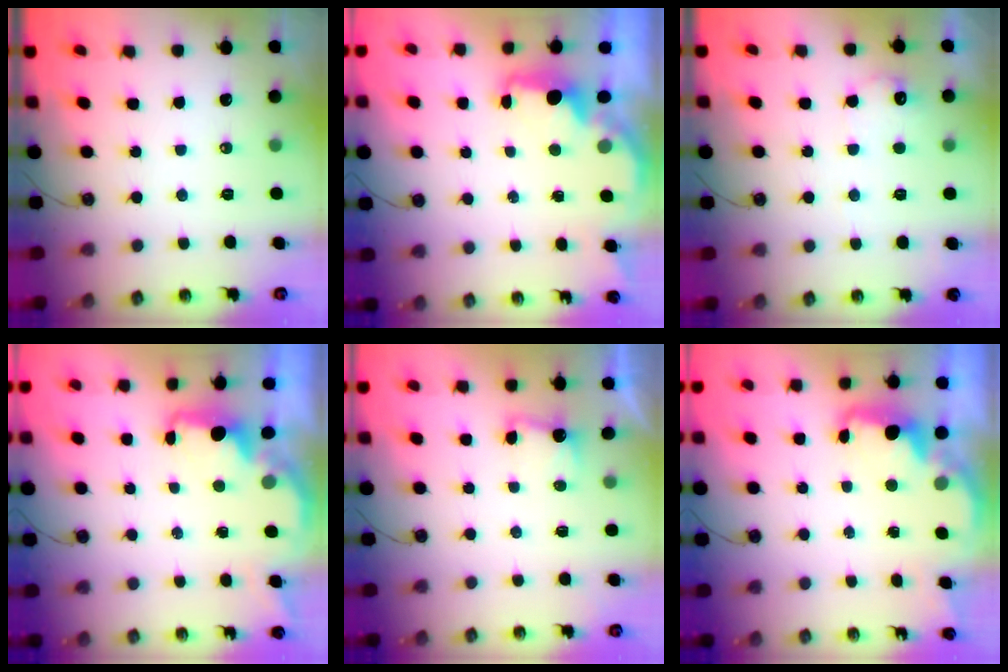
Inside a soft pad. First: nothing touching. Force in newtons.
{"total": 2.3, "press": 2.2, "slide": 0.7}
{"total": 9.0, "press": 9.0, "slide": 0.4}
{"total": 2.0, "press": 1.9, "slide": 0.8}
{"total": 3.4, "press": 3.3, "slide": 1.1}
{"total": 2.1, "press": 2.0, "slide": 0.6}